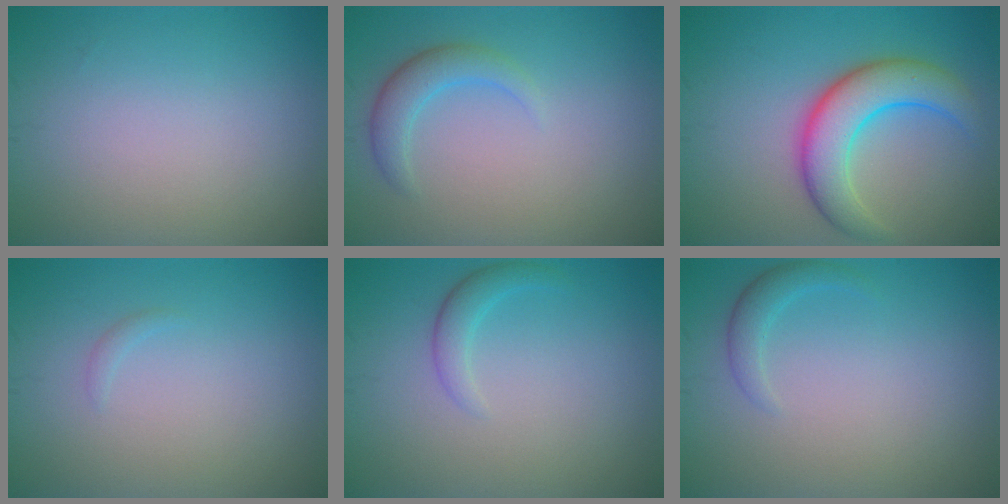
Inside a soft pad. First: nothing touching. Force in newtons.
{"total": 2.5, "press": 2.5, "slide": 0.1}
{"total": 6.3, "press": 6.3, "slide": 0.2}
{"total": 0.5, "press": 0.5, "slide": 0.1}
{"total": 1.8, "press": 1.8, "slide": 0.1}
{"total": 1.6, "press": 1.6, "slide": 0.1}